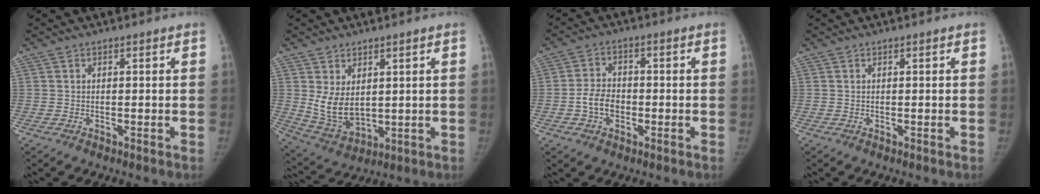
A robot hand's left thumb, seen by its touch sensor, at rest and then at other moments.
{"total": 8.3, "force": [2.0, 5.4, 6.1], "torque": [-0.096, -0.023, 0.060]}
{"total": 5.8, "force": [-1.4, 4.3, 3.7], "torque": [-0.056, 0.015, -0.030]}
{"total": 0.0}